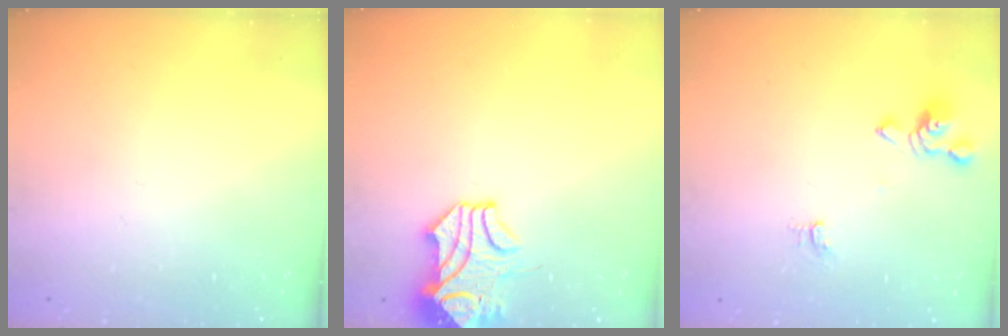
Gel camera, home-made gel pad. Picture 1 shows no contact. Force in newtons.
{"total": 3.6, "press": 3.4, "slide": 1.0}
{"total": 1.3, "press": 1.3, "slide": 0.5}